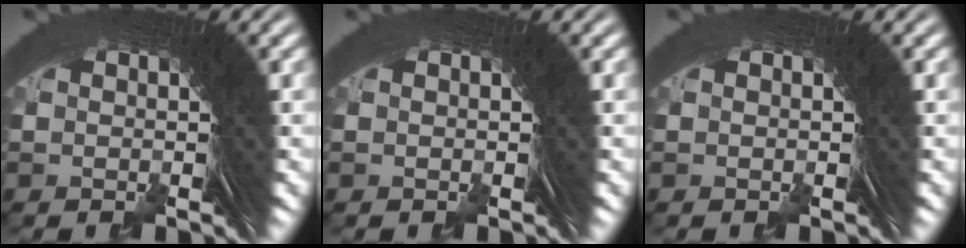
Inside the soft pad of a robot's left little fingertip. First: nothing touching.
{"total": 0.0}
{"total": 0.0}